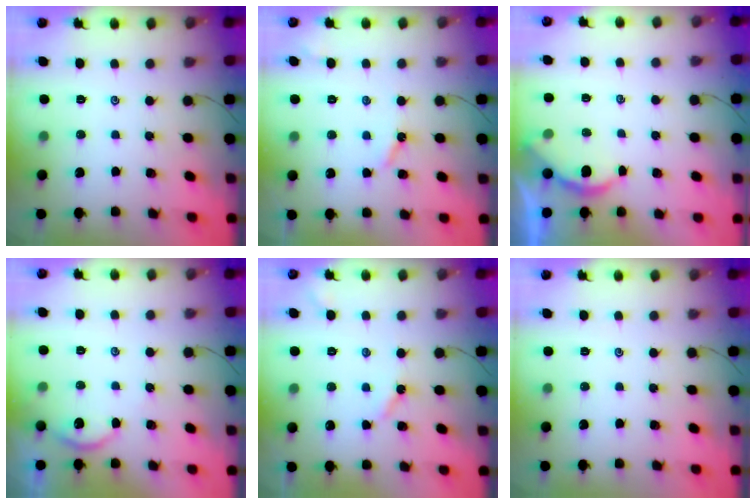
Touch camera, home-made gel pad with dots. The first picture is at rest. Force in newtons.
{"total": 3.2, "press": 3.2, "slide": 0.5}
{"total": 2.3, "press": 2.3, "slide": 0.2}
{"total": 4.4, "press": 4.4, "slide": 0.5}
{"total": 4.3, "press": 4.3, "slide": 0.4}
{"total": 0.0}